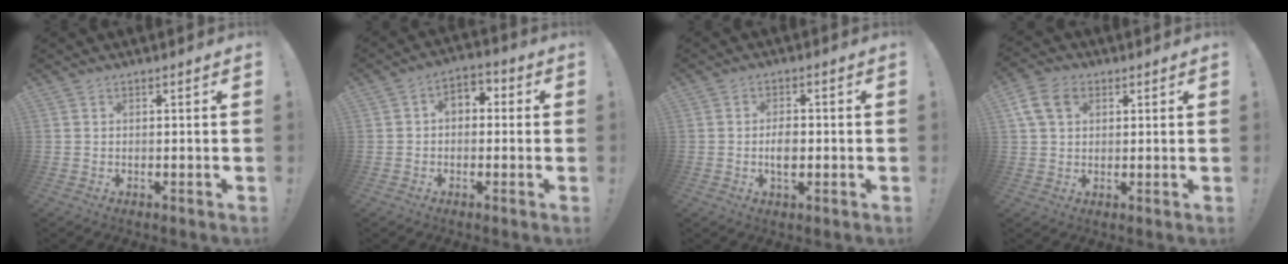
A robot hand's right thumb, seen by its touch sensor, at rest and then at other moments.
{"total": 5.1, "force": [-0.2, 3.8, 3.3], "torque": [-0.049, 0.011, -0.003]}
{"total": 4.4, "force": [-1.0, 2.5, 3.4], "torque": [-0.043, -0.004, -0.024]}
{"total": 8.9, "force": [3.4, 6.2, 5.4], "torque": [-0.099, 0.004, 0.069]}